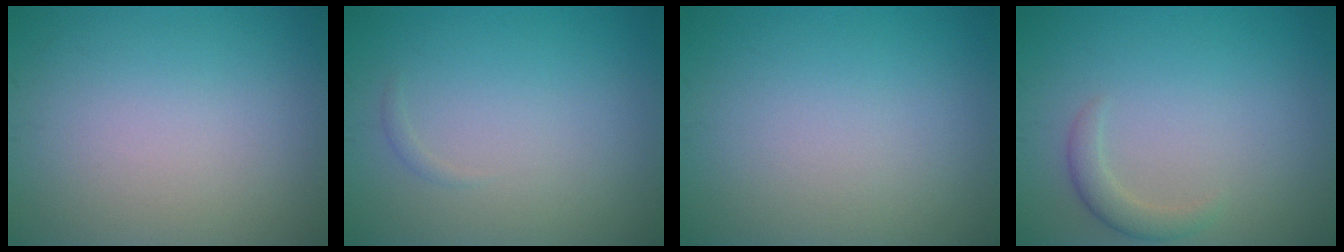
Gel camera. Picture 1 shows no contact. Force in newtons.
{"total": 0.5, "press": 0.5, "slide": 0.0}
{"total": 0.0}
{"total": 1.8, "press": 1.8, "slide": 0.0}